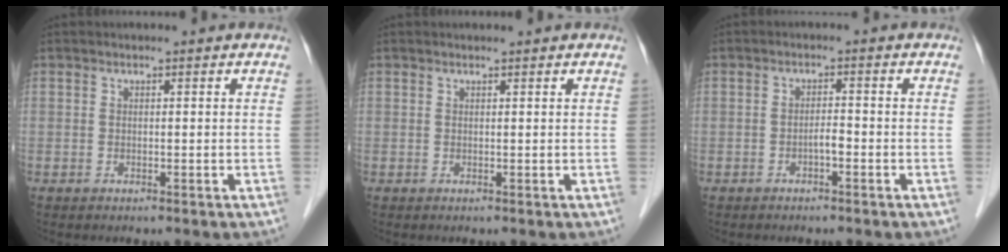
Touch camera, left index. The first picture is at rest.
{"total": 0.7, "force": [0.7, 0.0, 0.1], "torque": [-0.006, 0.005, 0.012]}
{"total": 1.6, "force": [-1.0, 0.3, 1.2], "torque": [-0.020, -0.001, -0.018]}